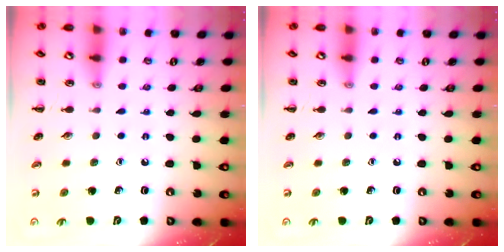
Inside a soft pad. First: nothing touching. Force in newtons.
{"total": 0.0}